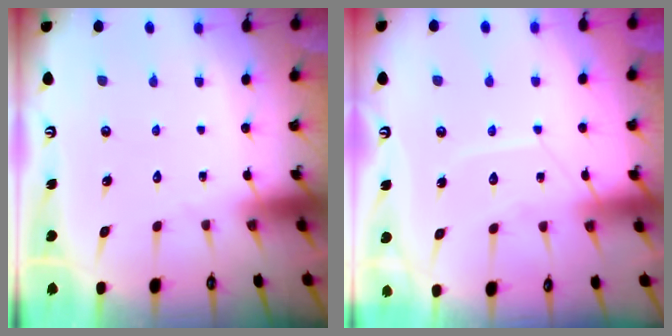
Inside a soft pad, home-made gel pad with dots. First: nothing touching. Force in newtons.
{"total": 8.0, "press": 8.0, "slide": 0.3}